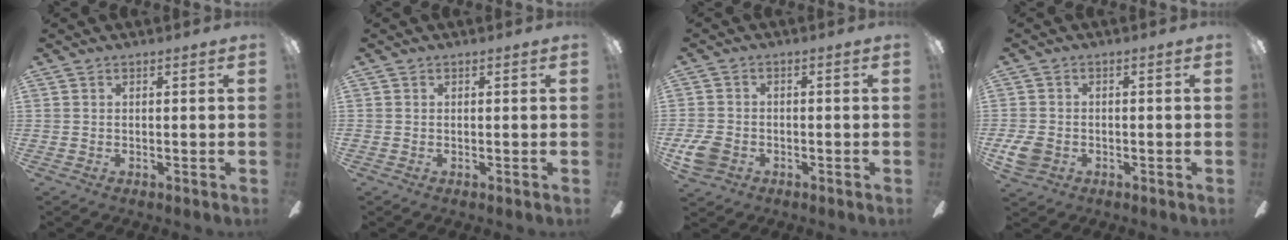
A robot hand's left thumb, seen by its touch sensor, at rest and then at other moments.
{"total": 0.6, "force": [0.1, 0.6, 0.0], "torque": [0.001, 0.004, 0.000]}
{"total": 5.7, "force": [-2.1, 4.5, 2.7], "torque": [-0.068, 0.012, -0.039]}
{"total": 5.3, "force": [-1.6, 4.3, 2.8], "torque": [-0.055, 0.009, -0.030]}